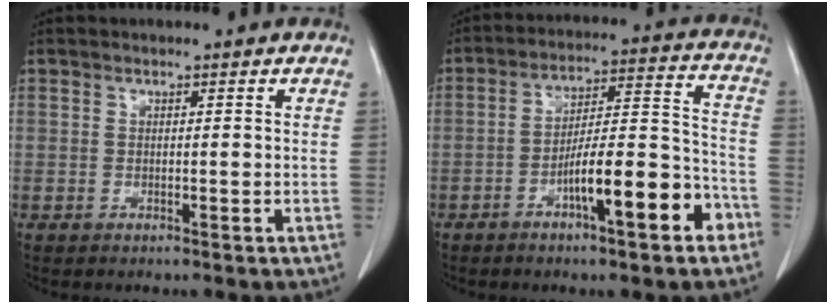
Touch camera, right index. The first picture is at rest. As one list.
[{"total": 12.9, "force": [-6.3, 2.0, 11.1], "torque": [-0.174, 0.019, -0.099]}]